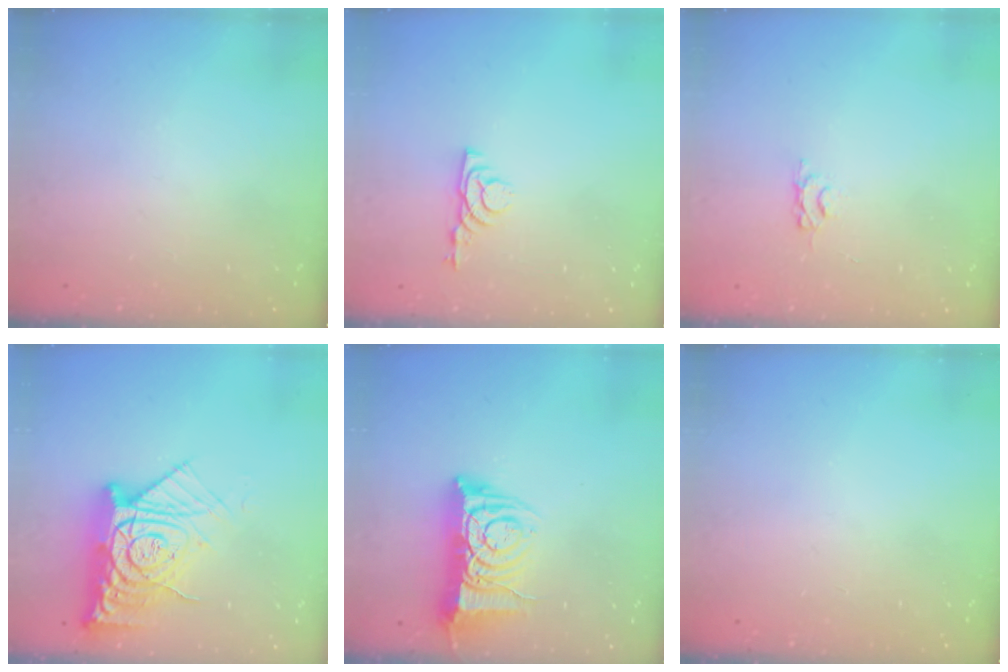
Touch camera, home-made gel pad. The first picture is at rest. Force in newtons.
{"total": 3.7, "press": 3.7, "slide": 0.6}
{"total": 3.1, "press": 3.0, "slide": 0.5}
{"total": 17.3, "press": 17.2, "slide": 1.7}
{"total": 11.7, "press": 11.6, "slide": 1.0}
{"total": 0.0}